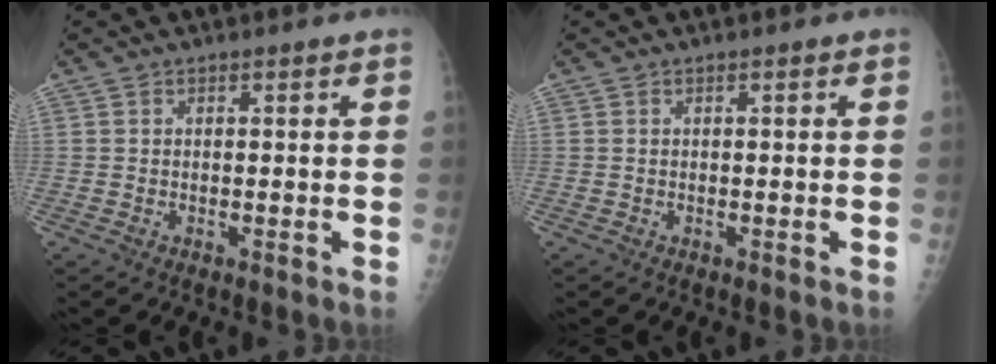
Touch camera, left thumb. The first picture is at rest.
{"total": 0.0}